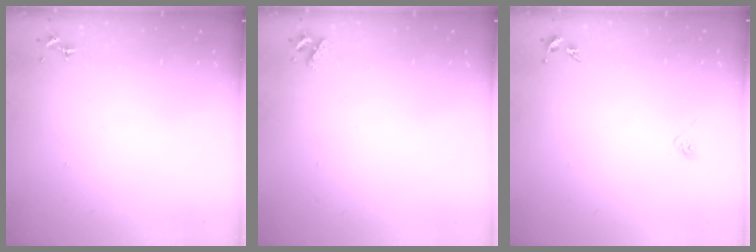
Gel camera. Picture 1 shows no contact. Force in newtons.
{"total": 3.3, "press": 3.3, "slide": 0.5}
{"total": 2.8, "press": 2.6, "slide": 1.1}